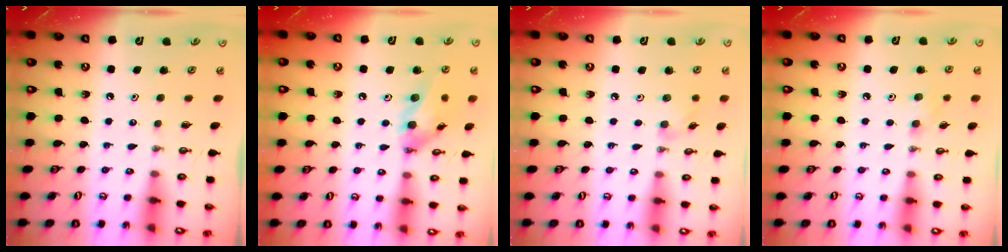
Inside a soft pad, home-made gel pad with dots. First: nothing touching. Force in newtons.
{"total": 12.8, "press": 12.6, "slide": 2.1}
{"total": 5.8, "press": 5.7, "slide": 1.1}
{"total": 7.8, "press": 6.9, "slide": 3.7}